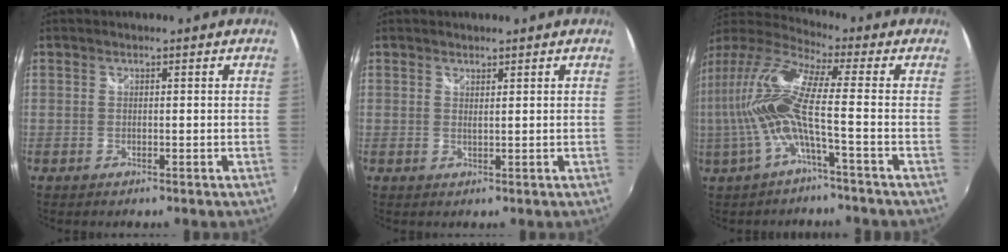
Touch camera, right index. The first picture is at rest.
{"total": 1.1, "force": [1.0, 0.0, 0.3], "torque": [-0.007, -0.003, 0.016]}
{"total": 13.7, "force": [-1.7, 1.1, 13.6], "torque": [-0.258, -0.009, -0.033]}